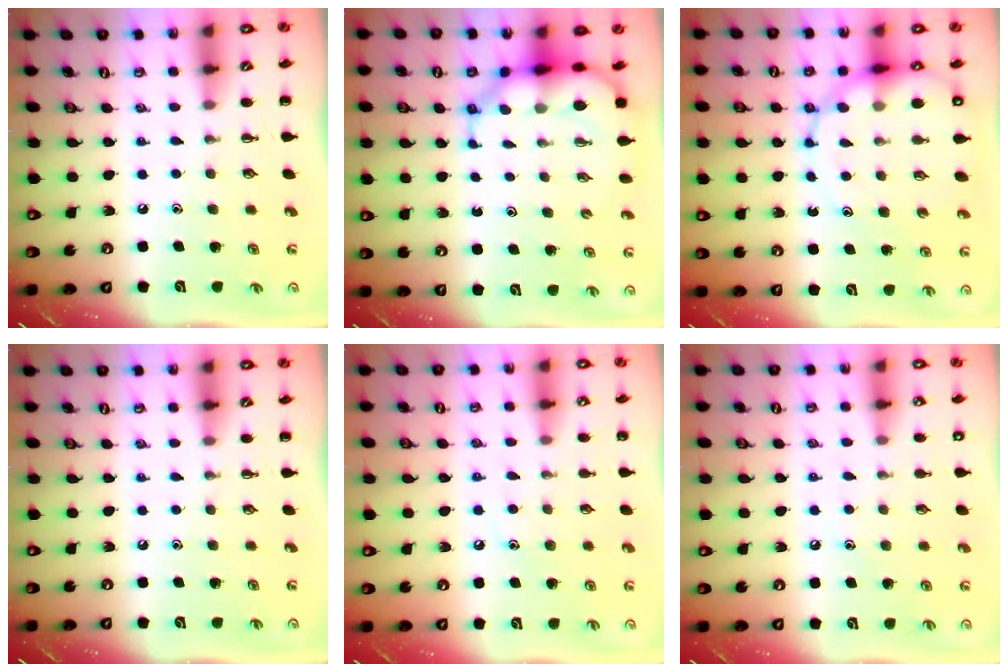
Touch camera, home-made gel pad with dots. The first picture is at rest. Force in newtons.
{"total": 7.8, "press": 7.5, "slide": 2.1}
{"total": 14.5, "press": 14.0, "slide": 3.8}
{"total": 0.0}
{"total": 7.7, "press": 7.4, "slide": 1.8}
{"total": 6.4, "press": 6.2, "slide": 1.7}